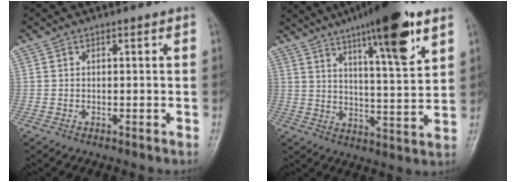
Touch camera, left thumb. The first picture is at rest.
{"total": 17.6, "force": [10.2, 3.2, 14.0], "torque": [-0.201, -0.041, 0.160]}